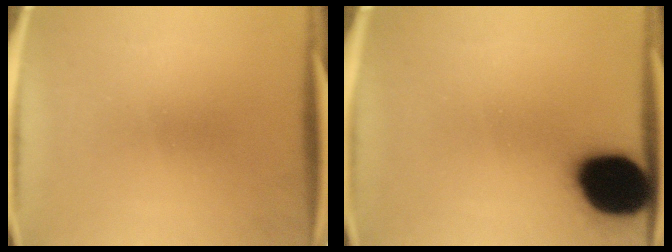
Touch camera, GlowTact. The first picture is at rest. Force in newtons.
{"total": 19.9}